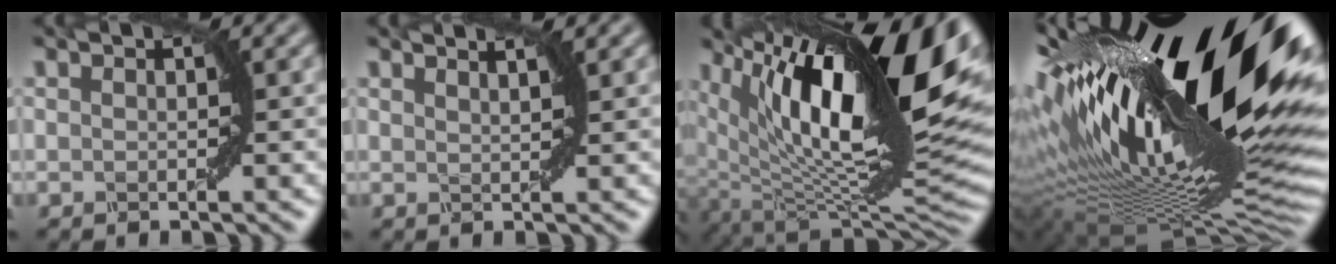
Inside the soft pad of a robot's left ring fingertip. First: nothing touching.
{"total": 2.7, "force": [1.9, 0.9, 1.6], "torque": [0.003, 0.010, 0.002]}
{"total": 19.1, "force": [6.2, 7.3, 16.5], "torque": [-0.255, 0.018, 0.118]}
{"total": 21.4, "force": [4.9, 7.7, 19.4], "torque": [-0.332, -0.017, 0.090]}